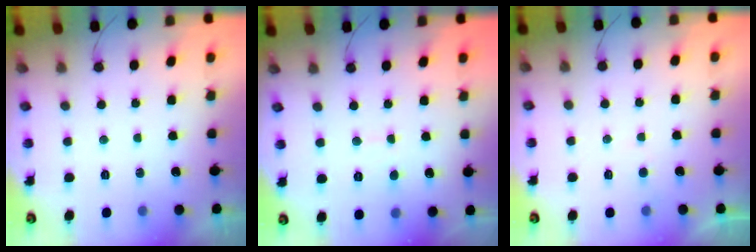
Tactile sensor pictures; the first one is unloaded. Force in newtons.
{"total": 2.1, "press": 2.1, "slide": 0.2}
{"total": 2.0, "press": 2.0, "slide": 0.2}